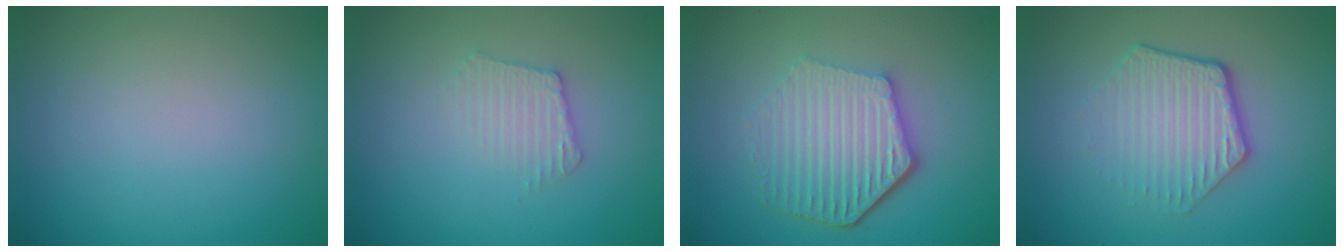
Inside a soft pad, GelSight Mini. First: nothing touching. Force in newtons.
{"total": 2.1, "press": 2.0, "slide": 0.4}
{"total": 6.1, "press": 4.5, "slide": 4.0}
{"total": 4.5, "press": 3.2, "slide": 3.1}